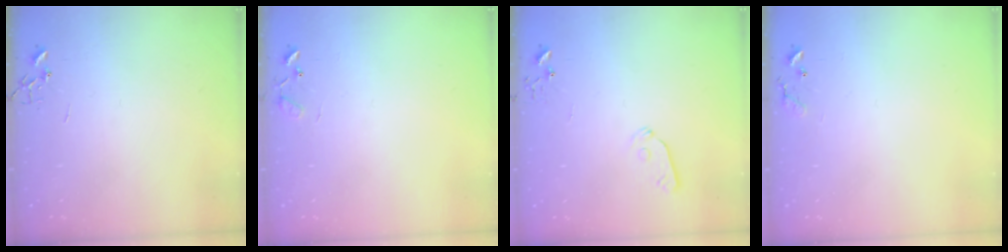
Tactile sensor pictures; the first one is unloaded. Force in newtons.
{"total": 7.6, "press": 7.5, "slide": 0.6}
{"total": 6.0, "press": 5.9, "slide": 0.9}
{"total": 7.7, "press": 7.7, "slide": 0.5}